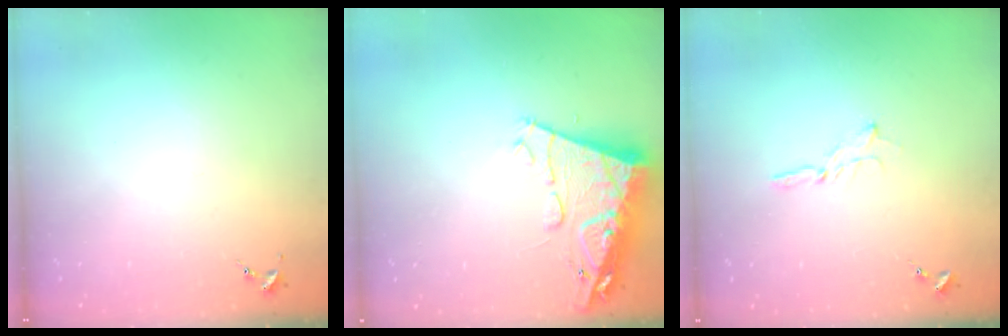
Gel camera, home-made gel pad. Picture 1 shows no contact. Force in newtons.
{"total": 15.9, "press": 15.8, "slide": 1.5}
{"total": 2.1, "press": 2.1, "slide": 0.2}